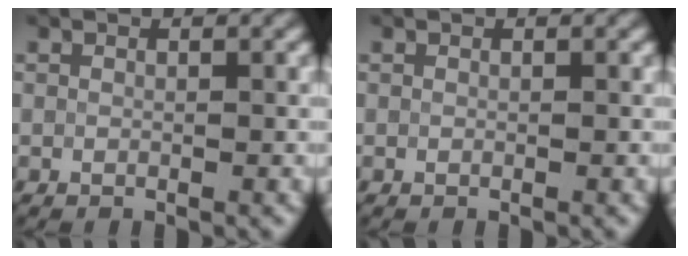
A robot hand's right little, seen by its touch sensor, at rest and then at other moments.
{"total": 0.0}